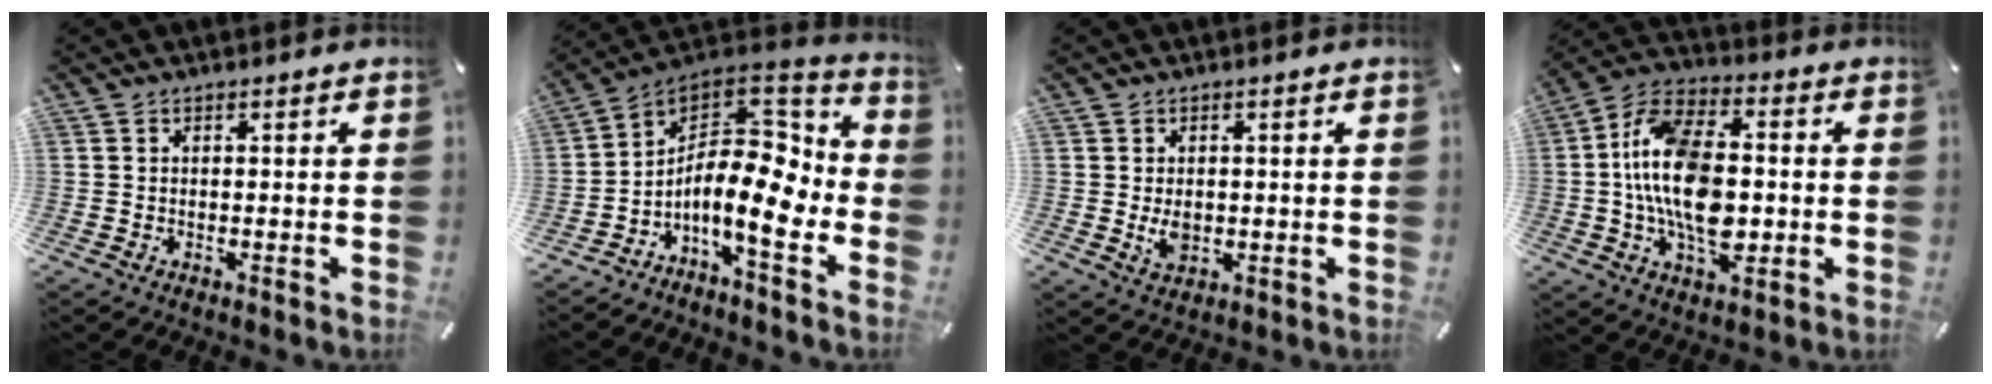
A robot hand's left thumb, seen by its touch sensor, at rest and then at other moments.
{"total": 15.0, "force": [-3.7, 7.4, 12.4], "torque": [-0.224, -0.023, -0.066]}
{"total": 3.8, "force": [-0.3, 2.7, 2.6], "torque": [-0.054, -0.004, -0.008]}
{"total": 17.3, "force": [-1.3, 10.1, 14.0], "torque": [-0.284, 0.008, -0.024]}